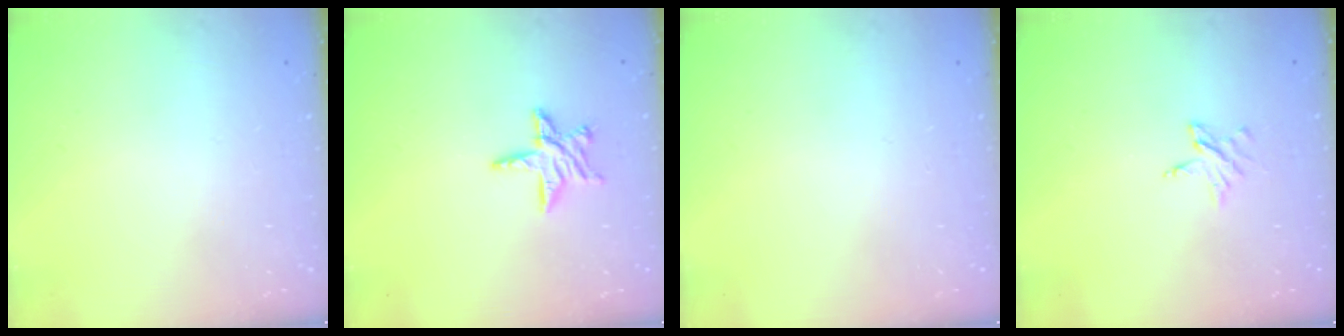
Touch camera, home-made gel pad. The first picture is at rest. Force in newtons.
{"total": 8.7, "press": 8.7, "slide": 0.7}
{"total": 0.0}
{"total": 3.0, "press": 3.0, "slide": 0.3}